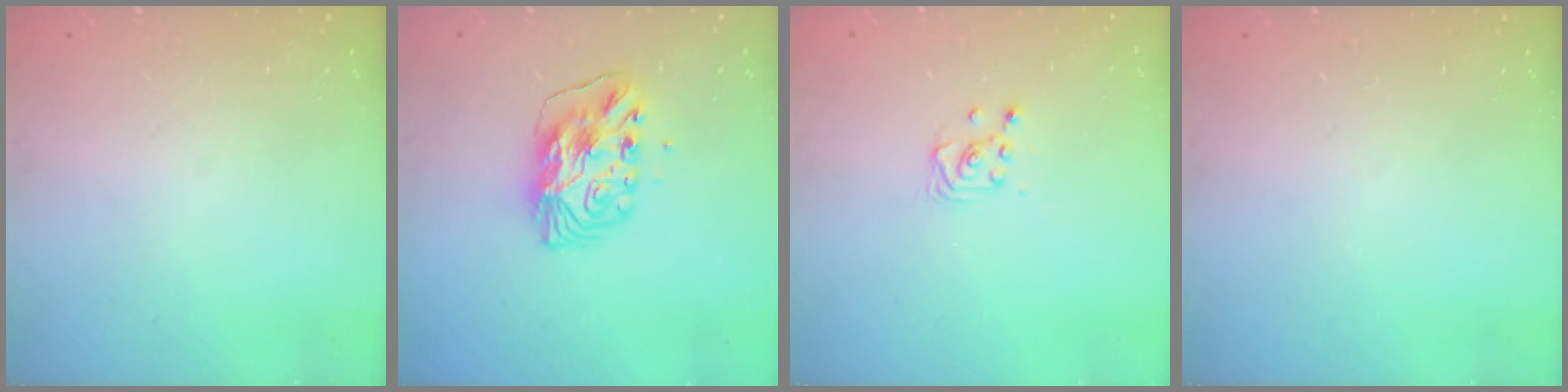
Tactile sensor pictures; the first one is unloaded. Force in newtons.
{"total": 10.3, "press": 10.3, "slide": 0.8}
{"total": 2.6, "press": 2.6, "slide": 0.2}
{"total": 0.0}